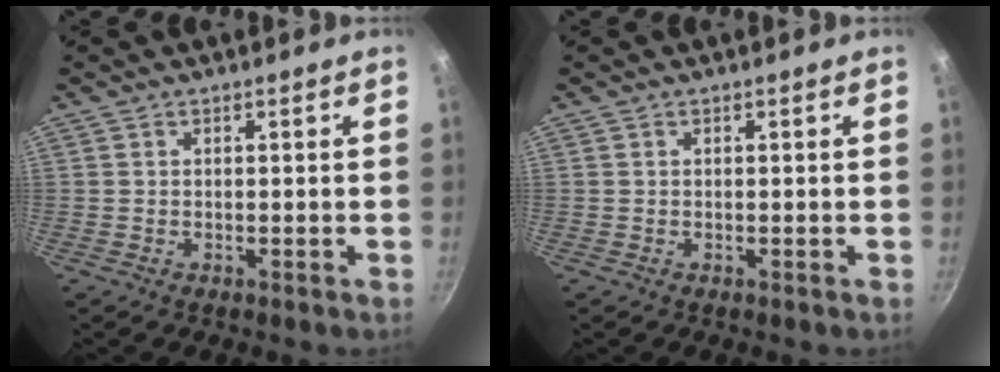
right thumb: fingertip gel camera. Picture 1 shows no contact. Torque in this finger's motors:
{"motor_torque": [-0.02, 0.02, 0.01, -0.01, 0.00]}